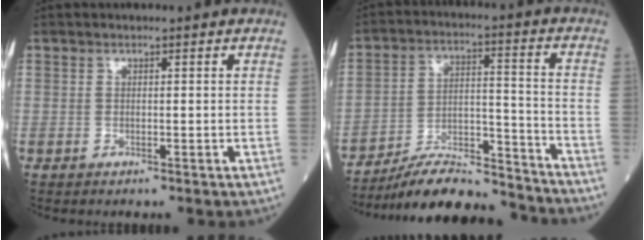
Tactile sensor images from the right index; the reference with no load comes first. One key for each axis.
{"total": 15.1, "fx": -14.3, "fy": 1.6, "fz": 4.5, "tx": -0.071, "ty": 0.027, "tz": -0.235}